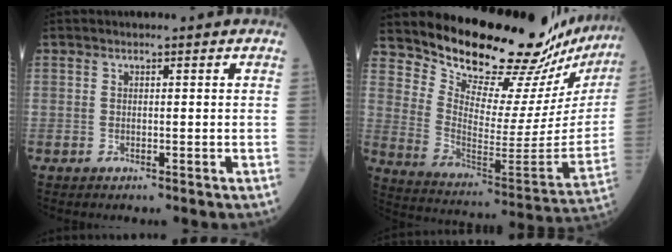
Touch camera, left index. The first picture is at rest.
{"total": 23.9, "force": [22.4, 3.1, 7.7], "torque": [-0.138, -0.126, 0.311]}